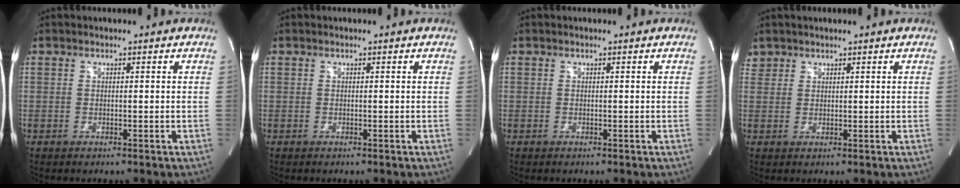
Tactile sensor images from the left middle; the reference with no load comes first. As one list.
[{"total": 0.0}, {"total": 0.0}, {"total": 1.8, "force": [1.5, 1.1, -0.2], "torque": [0.008, 0.011, 0.026]}]